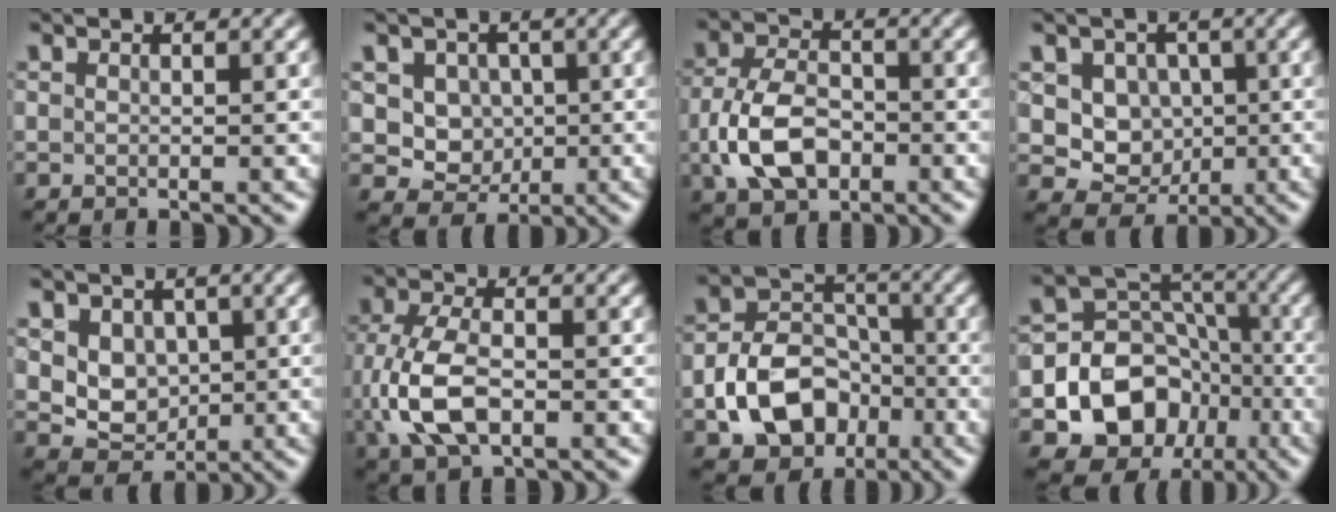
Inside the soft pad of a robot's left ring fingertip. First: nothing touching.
{"total": 5.0, "force": [1.0, 4.4, 2.2], "torque": [-0.033, -0.003, 0.019]}
{"total": 6.2, "force": [-1.7, 4.1, 4.4], "torque": [-0.096, -0.001, -0.036]}
{"total": 5.7, "force": [0.8, 5.1, 2.5], "torque": [-0.030, 0.000, 0.010]}
{"total": 4.1, "force": [0.8, 3.4, 2.2], "torque": [-0.043, -0.011, 0.019]}
{"total": 6.4, "force": [-1.2, 3.6, 5.1], "torque": [-0.122, -0.005, -0.025]}
{"total": 7.9, "force": [-2.8, 5.8, 4.5], "torque": [-0.078, -0.003, -0.053]}
{"total": 12.0, "force": [-4.3, 10.1, 4.7], "torque": [-0.084, -0.005, -0.096]}